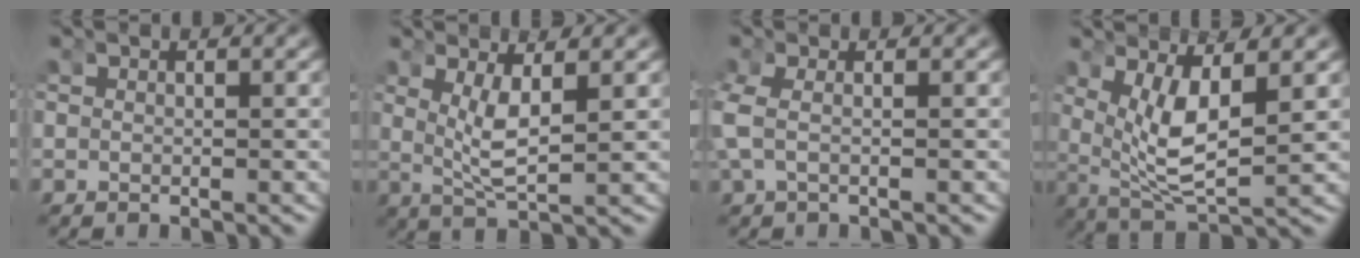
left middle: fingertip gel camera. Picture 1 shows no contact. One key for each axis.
{"total": 4.3, "fx": 0.8, "fy": 1.5, "fz": 4.0, "tx": -0.085, "ty": -0.013, "tz": 0.021}
{"total": 2.3, "fx": 0.0, "fy": 1.1, "fz": 2.0, "tx": -0.062, "ty": -0.003, "tz": 0.003}
{"total": 7.4, "fx": 1.1, "fy": 3.9, "fz": 6.1, "tx": -0.131, "ty": -0.022, "tz": 0.032}